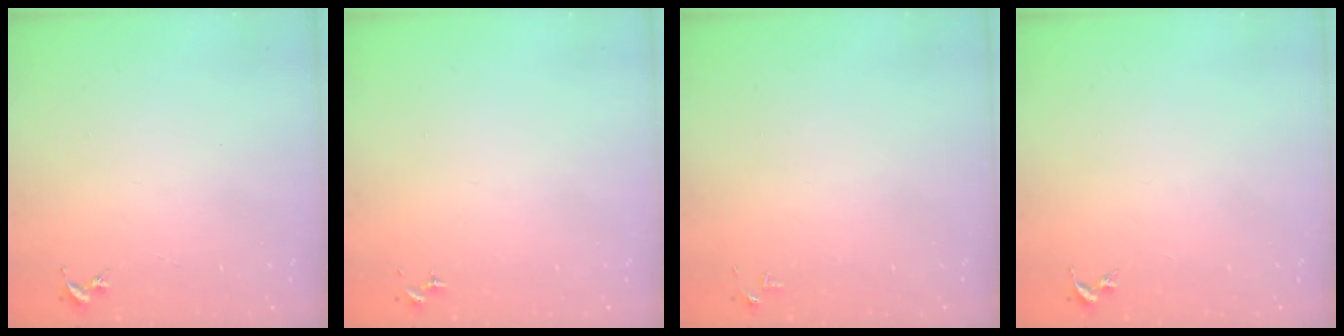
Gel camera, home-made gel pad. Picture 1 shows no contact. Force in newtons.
{"total": 0.0}
{"total": 3.0, "press": 3.0, "slide": 0.5}
{"total": 0.0}